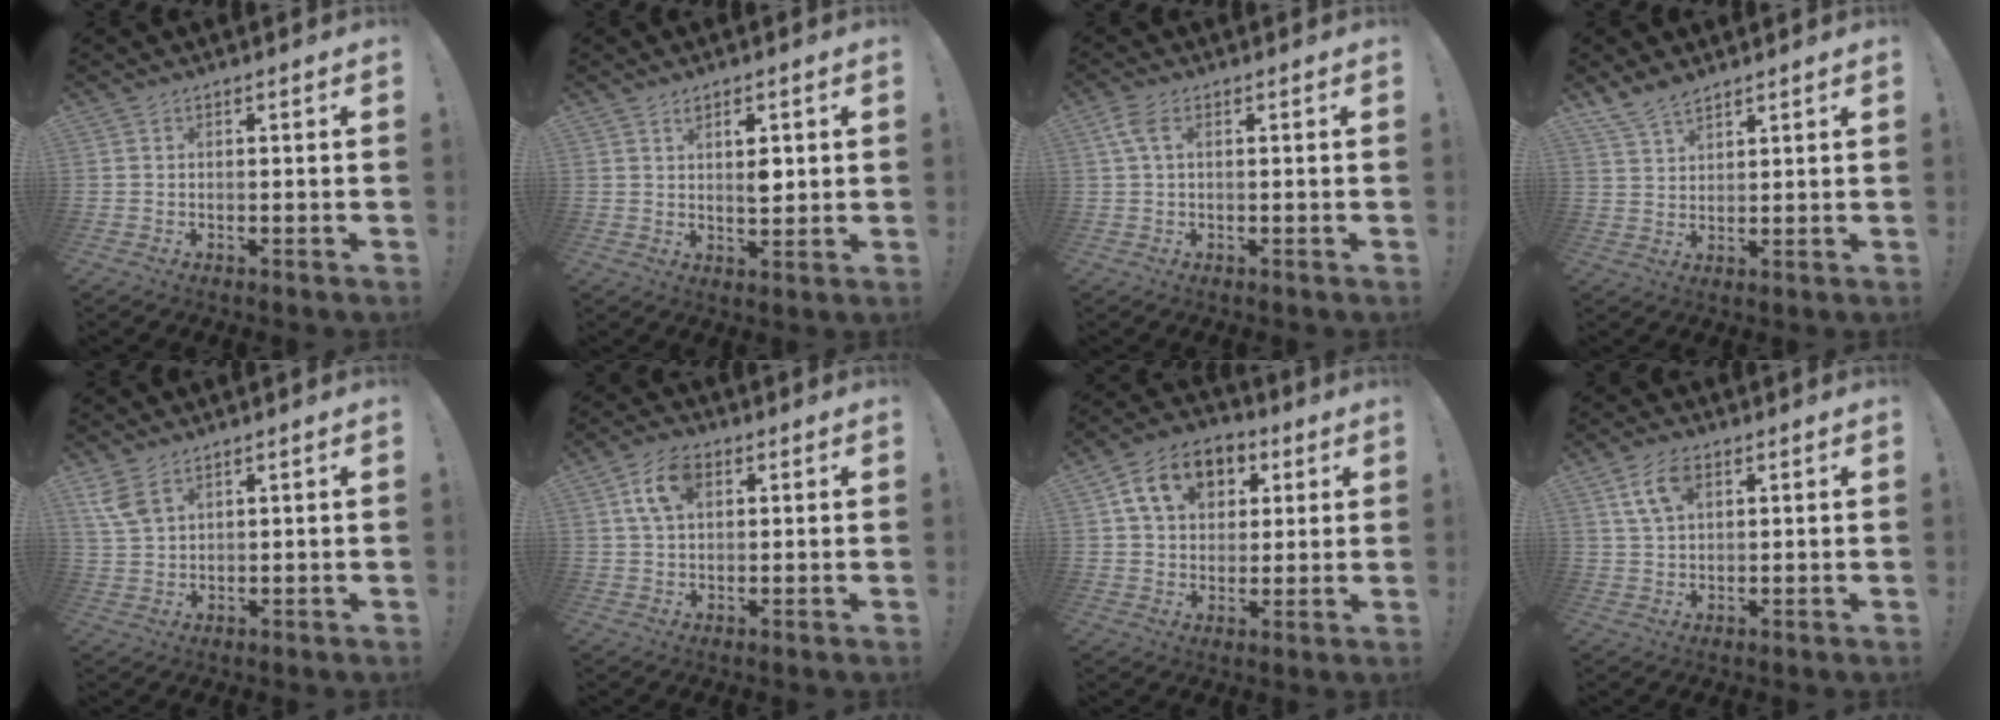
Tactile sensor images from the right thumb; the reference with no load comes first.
{"total": 4.8, "force": [1.8, 2.2, 3.9], "torque": [-0.049, -0.015, 0.024]}
{"total": 4.2, "force": [1.3, 1.9, 3.5], "torque": [-0.075, 0.008, 0.026]}
{"total": 6.1, "force": [5.1, 2.3, 2.4], "torque": [-0.050, -0.027, 0.099]}
{"total": 6.3, "force": [3.9, 3.2, 3.8], "torque": [-0.079, -0.010, 0.078]}
{"total": 8.9, "force": [3.1, 5.5, 6.4], "torque": [-0.120, 0.009, 0.058]}
{"total": 13.4, "force": [5.4, 10.1, 6.9], "torque": [-0.109, -0.008, 0.107]}
{"total": 7.8, "force": [3.3, 4.4, 5.5], "torque": [-0.098, 0.002, 0.063]}